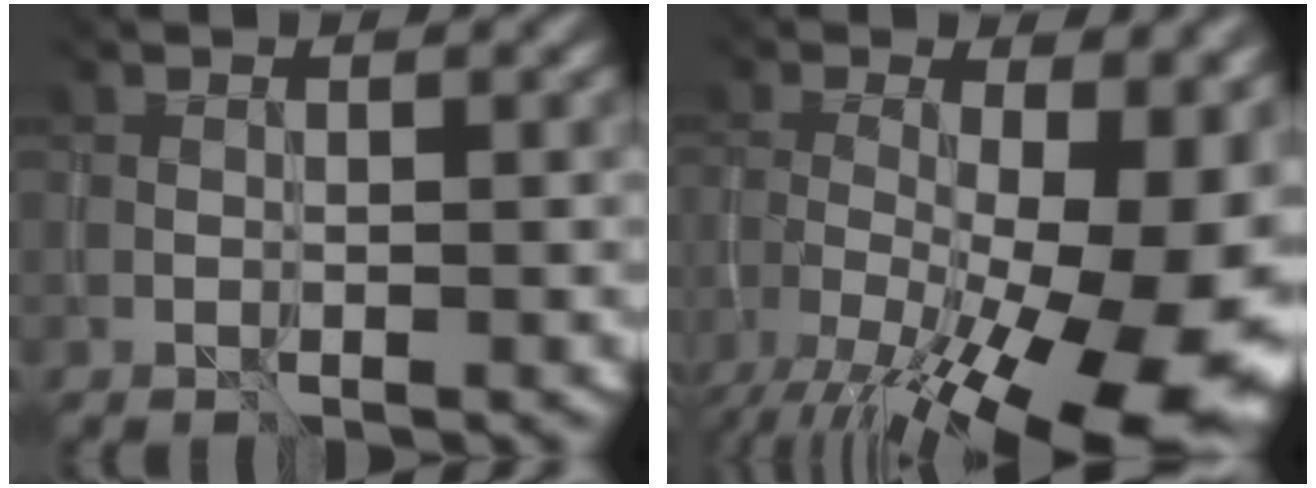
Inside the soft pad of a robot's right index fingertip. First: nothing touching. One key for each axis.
{"total": 18.7, "fx": -7.9, "fy": 8.3, "fz": 14.8, "tx": -0.196, "ty": -0.024, "tz": -0.086}